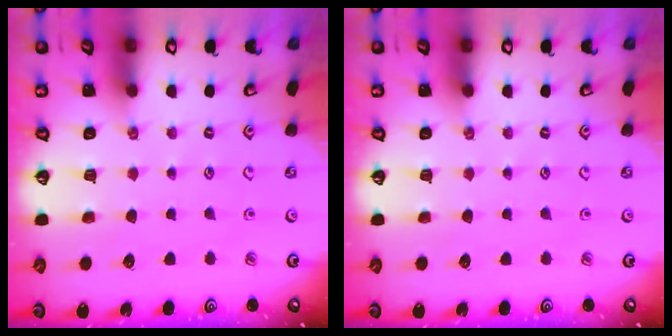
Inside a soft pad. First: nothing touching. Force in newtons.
{"total": 0.0}